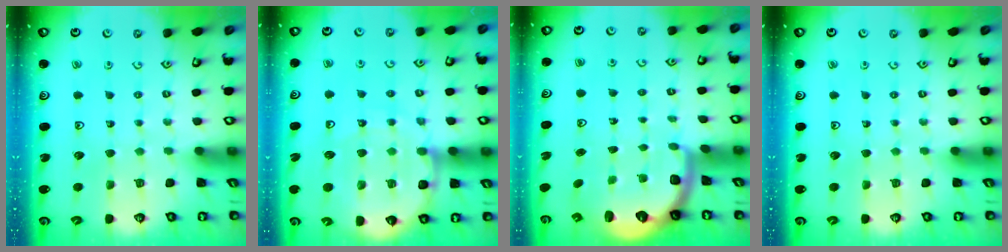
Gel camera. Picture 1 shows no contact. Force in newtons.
{"total": 11.9, "press": 11.5, "slide": 3.2}
{"total": 2.1, "press": 2.0, "slide": 0.8}
{"total": 0.0}